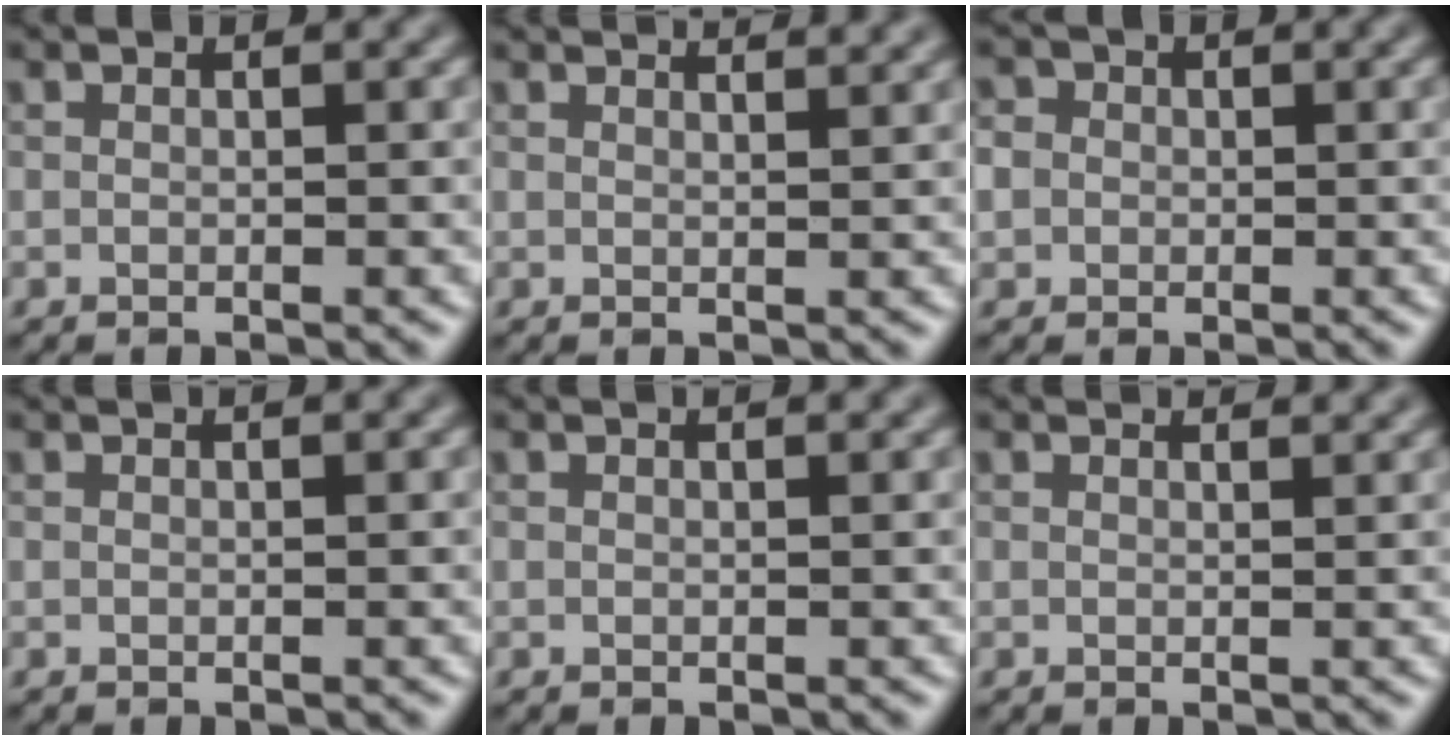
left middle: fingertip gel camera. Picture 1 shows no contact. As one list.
[{"total": 4.3, "force": [3.6, 1.4, 2.0], "torque": [-0.003, 0.026, 0.016]}, {"total": 3.3, "force": [0.6, 3.0, 1.3], "torque": [-0.014, 0.023, -0.018]}, {"total": 1.1, "force": [1.0, 0.3, 0.6], "torque": [-0.006, -0.002, 0.004]}, {"total": 1.6, "force": [1.4, 0.5, 0.8], "torque": [-0.007, 0.001, 0.007]}, {"total": 2.8, "force": [2.5, 0.7, 1.1], "torque": [-0.007, 0.011, 0.015]}]